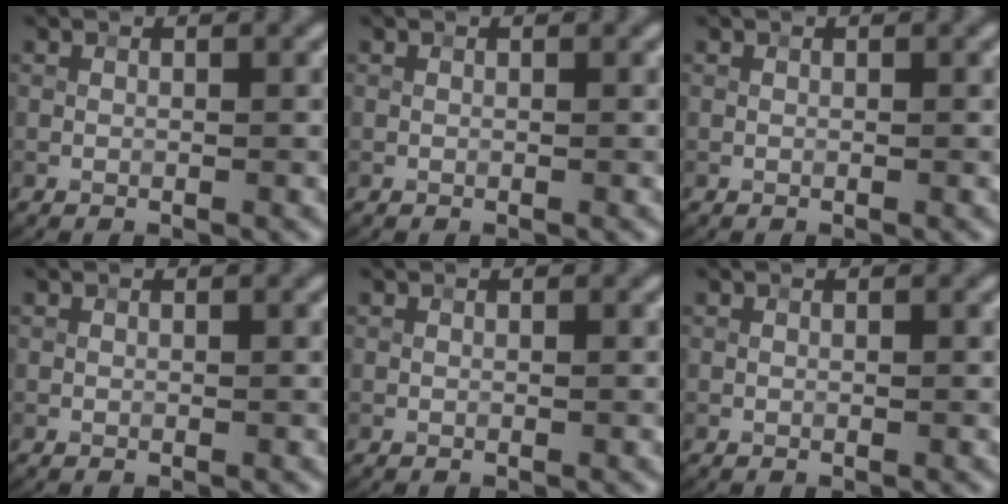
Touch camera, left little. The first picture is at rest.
{"total": 0.0}
{"total": 0.0}
{"total": 0.0}
{"total": 0.0}
{"total": 0.0}